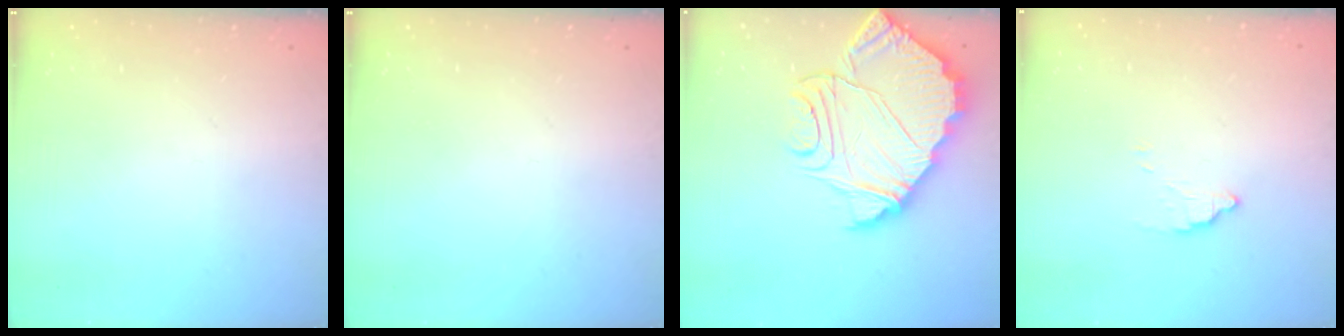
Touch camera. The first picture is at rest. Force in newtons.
{"total": 0.0}
{"total": 13.1, "press": 13.1, "slide": 1.0}
{"total": 2.5, "press": 2.5, "slide": 0.1}